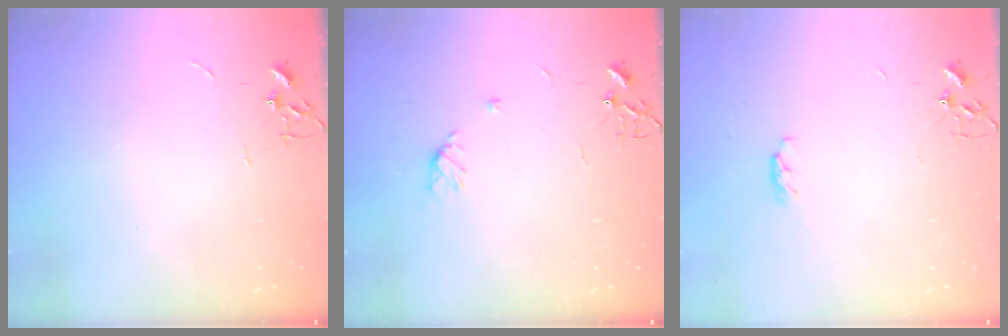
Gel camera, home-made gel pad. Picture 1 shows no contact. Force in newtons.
{"total": 6.1, "press": 6.1, "slide": 0.6}
{"total": 3.9, "press": 3.9, "slide": 0.5}